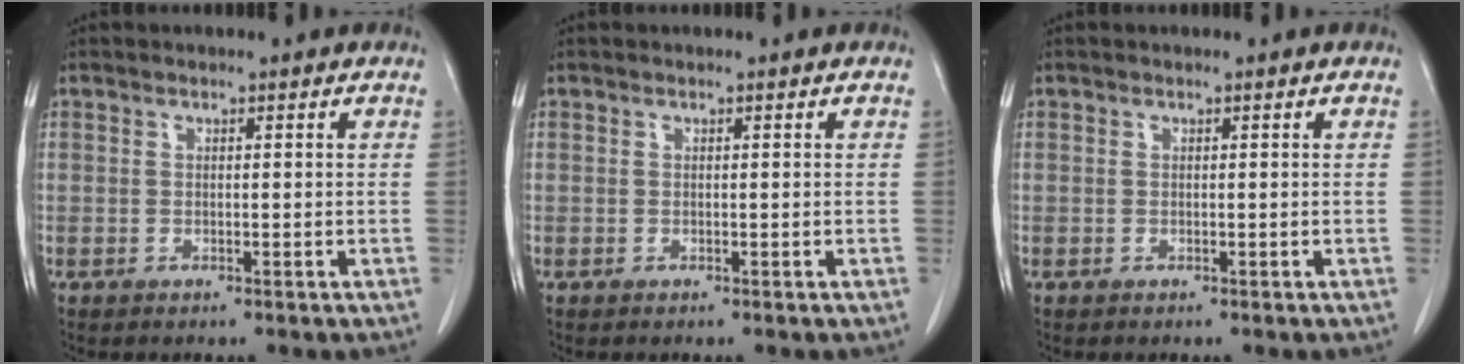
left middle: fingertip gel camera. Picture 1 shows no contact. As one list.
[{"total": 0.0}, {"total": 0.0}]